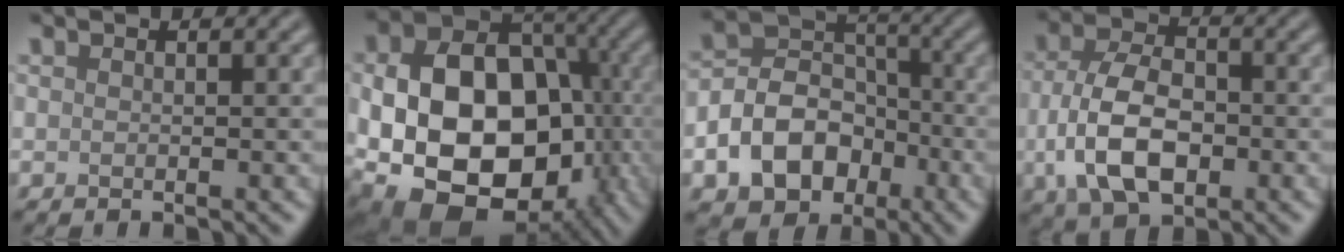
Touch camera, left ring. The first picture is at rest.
{"total": 17.1, "force": [-3.4, 12.0, 11.8], "torque": [-0.184, -0.022, -0.042]}
{"total": 8.2, "force": [-3.2, 6.0, 4.6], "torque": [-0.067, 0.002, -0.073]}
{"total": 7.8, "force": [-1.9, 4.6, 6.0], "torque": [-0.126, 0.000, -0.041]}